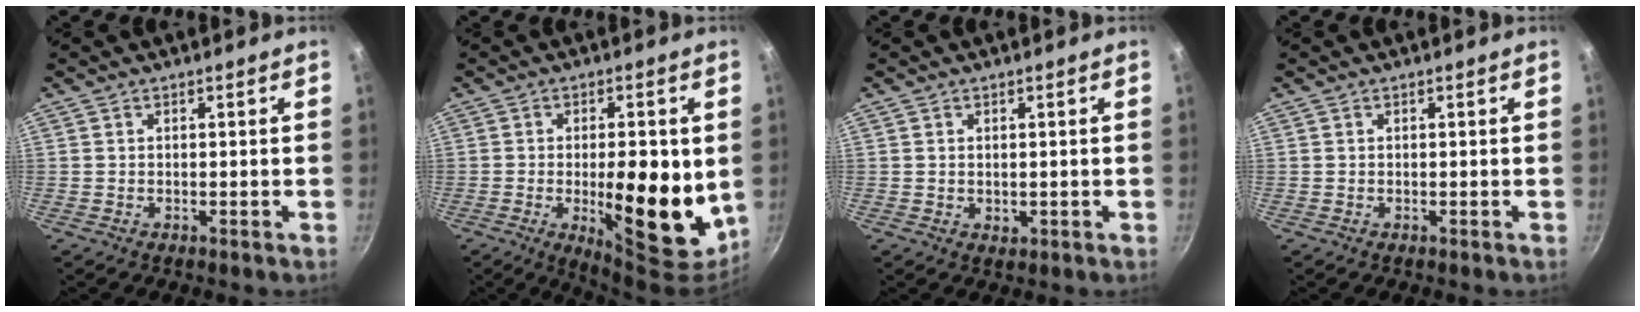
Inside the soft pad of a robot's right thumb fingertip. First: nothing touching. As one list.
[{"total": 16.4, "force": [-1.6, 6.6, 15.0], "torque": [-0.185, -0.013, -0.015]}, {"total": 1.2, "force": [0.2, 0.9, 0.7], "torque": [-0.008, -0.002, 0.004]}, {"total": 0.0}]